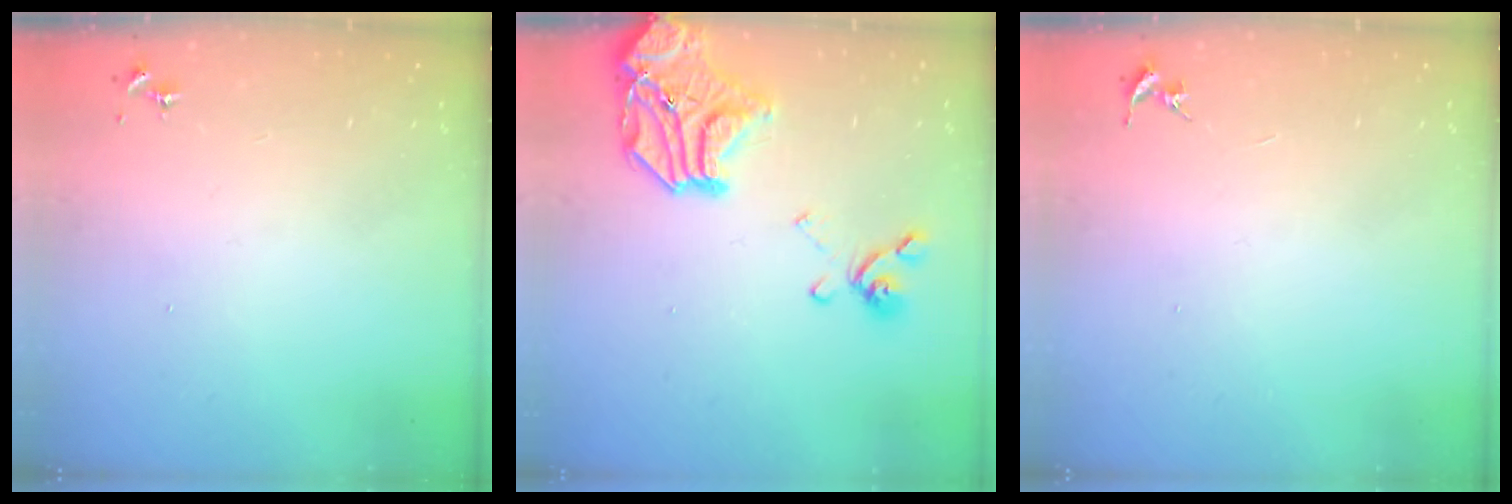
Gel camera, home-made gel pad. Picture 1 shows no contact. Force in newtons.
{"total": 19.2, "press": 19.0, "slide": 2.5}
{"total": 0.0}